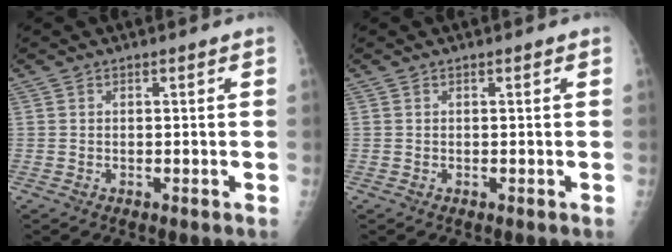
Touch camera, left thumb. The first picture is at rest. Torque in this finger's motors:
{"motor_torque": [-0.07, -0.07, -0.01, -0.01, 0.00]}